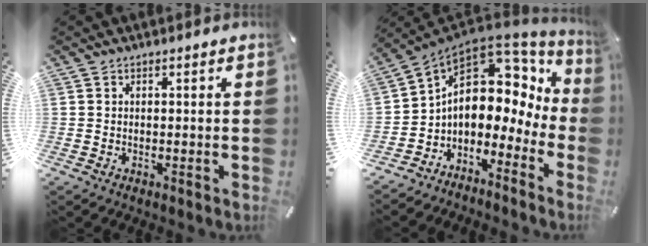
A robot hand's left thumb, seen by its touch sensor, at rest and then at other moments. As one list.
[{"total": 10.0, "force": [2.2, 7.3, 6.4], "torque": [-0.111, -0.038, 0.033]}]